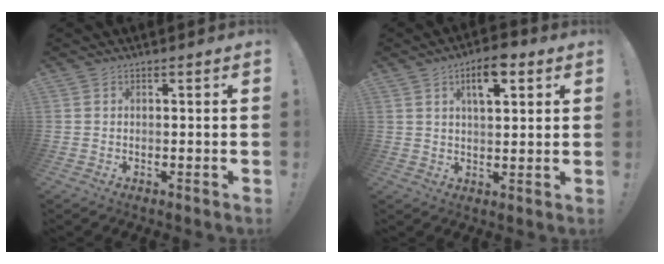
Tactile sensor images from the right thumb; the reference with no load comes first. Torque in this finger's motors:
{"motor_torque": [0.55, 1.76, 0.54, -0.08, 0.01]}